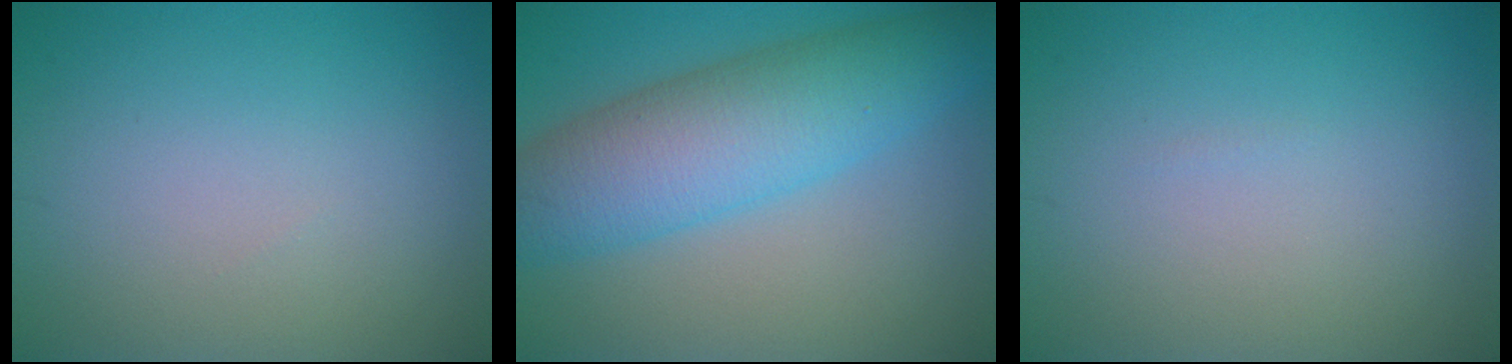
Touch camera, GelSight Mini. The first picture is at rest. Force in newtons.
{"total": 8.6, "press": 8.6, "slide": 0.2}
{"total": 0.0}